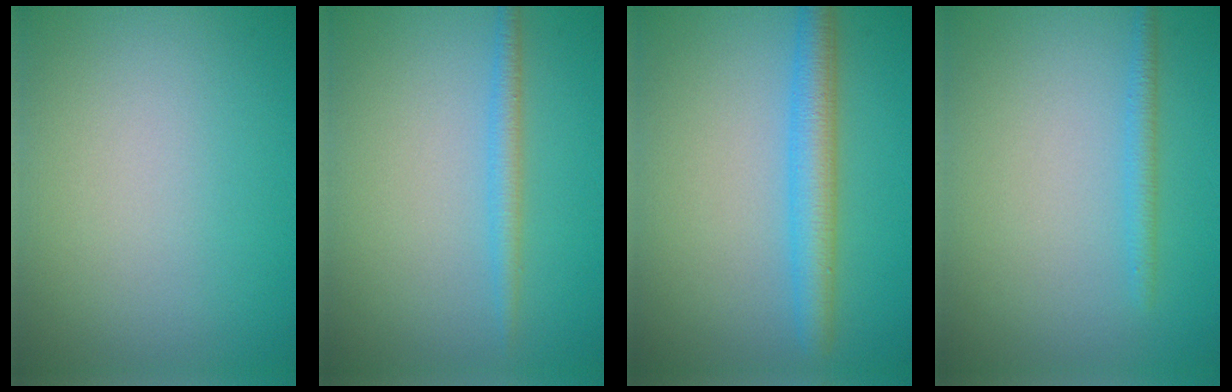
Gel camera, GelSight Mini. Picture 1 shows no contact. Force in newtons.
{"total": 1.9, "press": 1.9, "slide": 0.0}
{"total": 4.0, "press": 4.0, "slide": 0.2}
{"total": 1.5, "press": 1.5, "slide": 0.2}